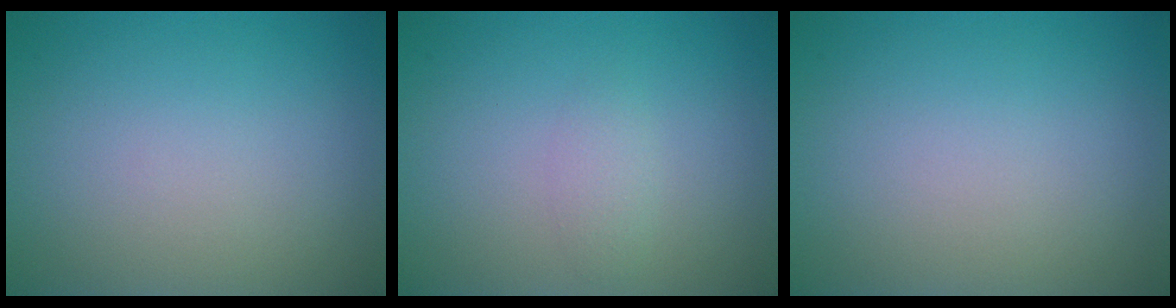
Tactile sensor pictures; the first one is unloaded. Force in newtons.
{"total": 1.1, "press": 1.1, "slide": 0.0}
{"total": 0.0}